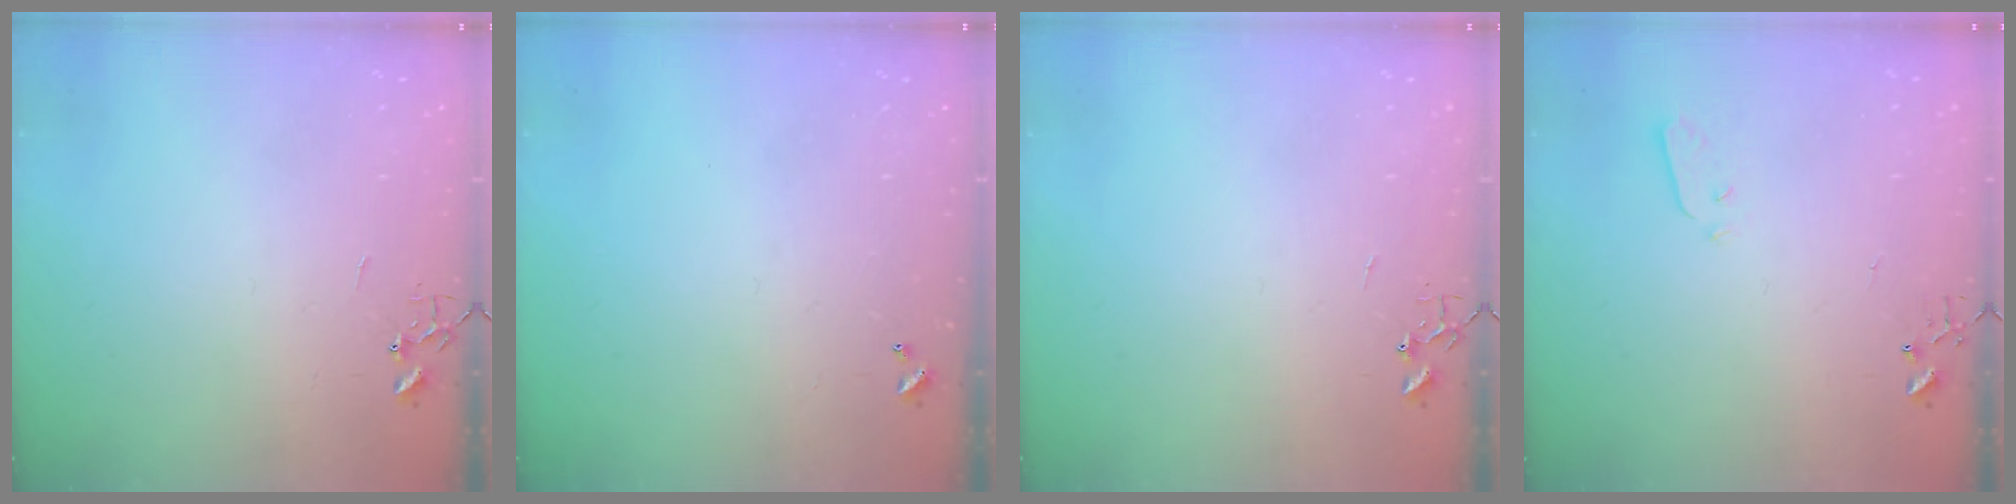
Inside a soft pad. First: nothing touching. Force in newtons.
{"total": 0.0}
{"total": 0.0}
{"total": 3.6, "press": 3.6, "slide": 0.2}